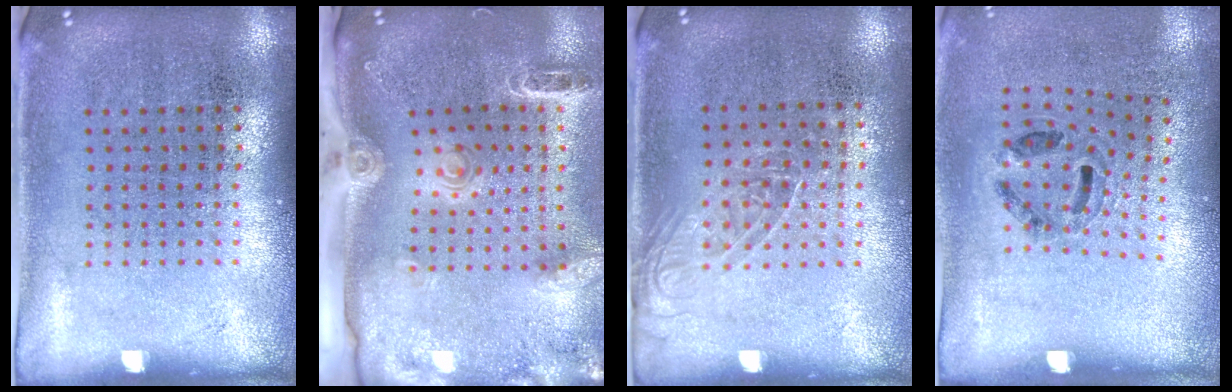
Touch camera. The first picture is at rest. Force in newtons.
{"total": 2.2, "press": 1.8, "slide": 1.2}
{"total": 1.2, "press": 1.1, "slide": 0.7}
{"total": 1.2, "press": 0.8, "slide": 0.8}